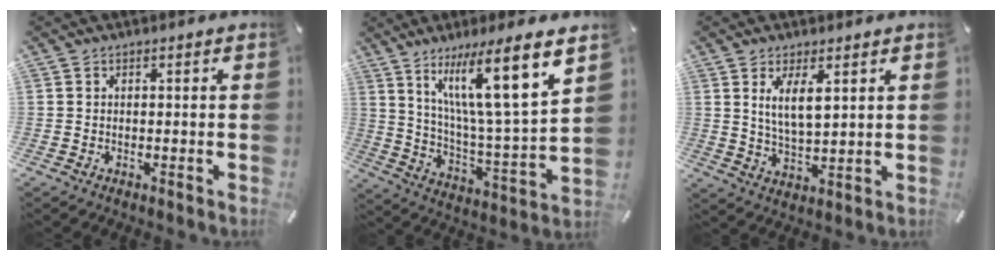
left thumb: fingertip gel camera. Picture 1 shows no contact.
{"total": 17.7, "force": [11.3, 2.8, 13.4], "torque": [-0.231, -0.061, 0.173]}
{"total": 7.0, "force": [3.2, 2.7, 5.6], "torque": [-0.111, -0.008, 0.051]}